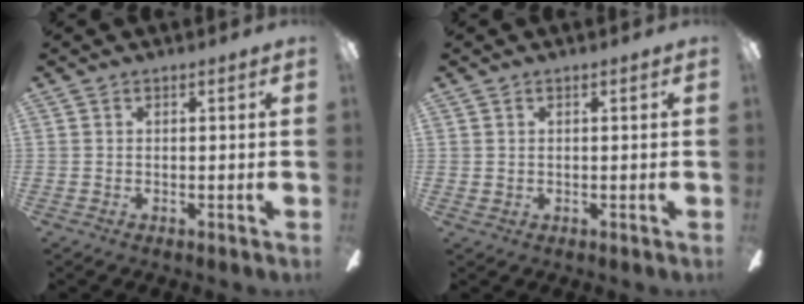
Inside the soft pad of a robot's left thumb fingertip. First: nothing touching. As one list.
[{"total": 0.6, "force": [0.5, 0.3, 0.0], "torque": [-0.001, 0.003, 0.009]}]